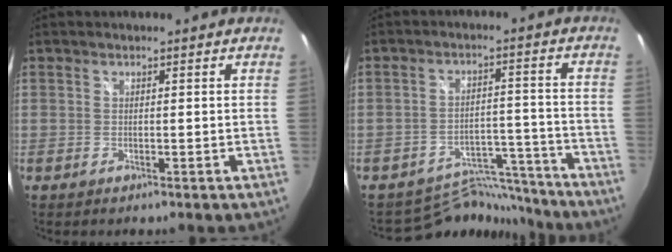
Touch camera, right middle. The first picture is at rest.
{"total": 9.8, "force": [-9.4, 2.6, -0.6], "torque": [0.007, 0.025, -0.140]}